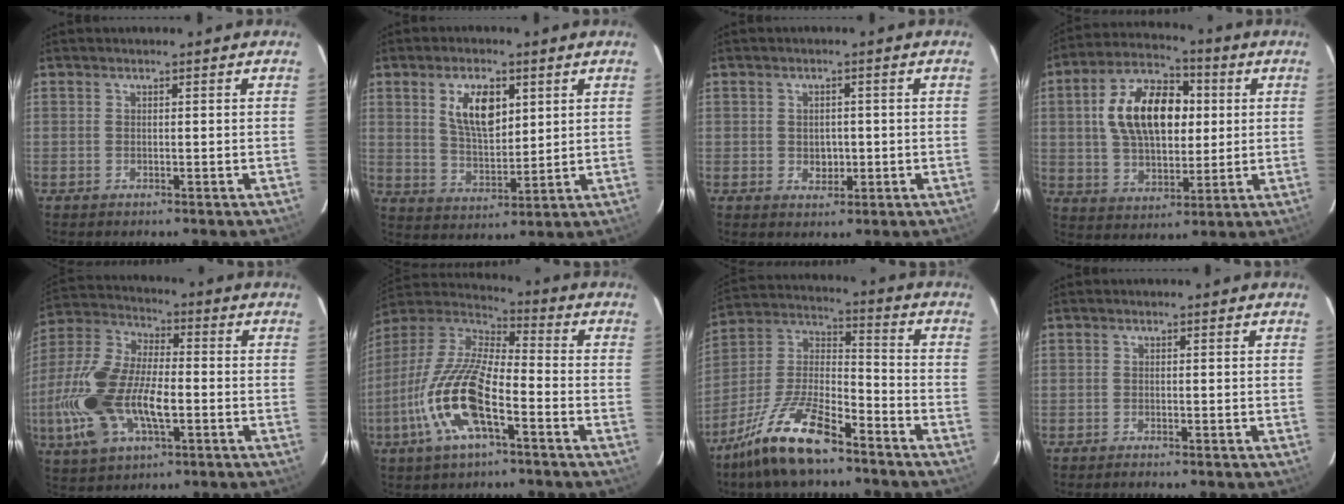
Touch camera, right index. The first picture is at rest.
{"total": 9.3, "force": [3.6, 4.6, 7.3], "torque": [-0.133, 0.005, 0.074]}
{"total": 3.0, "force": [-0.3, 2.7, 1.4], "torque": [-0.023, 0.005, 0.003]}
{"total": 16.8, "force": [2.9, 10.0, 13.2], "torque": [-0.241, 0.031, 0.053]}
{"total": 19.1, "force": [-4.8, 9.4, 15.9], "torque": [-0.358, -0.003, -0.088]}
{"total": 17.3, "force": [-7.1, 5.6, 14.8], "torque": [-0.307, -0.014, -0.145]}
{"total": 16.3, "force": [-11.2, 5.1, 10.7], "torque": [-0.230, 0.000, -0.211]}
{"total": 0.8, "force": [-0.7, 0.0, 0.2], "torque": [-0.001, -0.004, -0.014]}